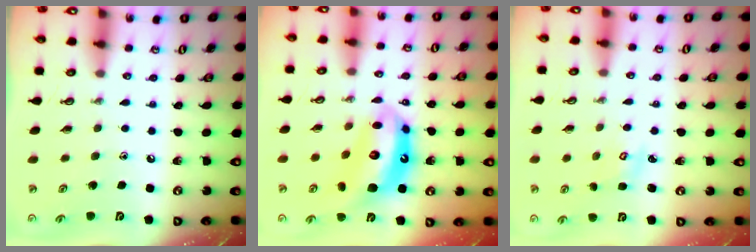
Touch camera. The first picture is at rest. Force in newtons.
{"total": 14.2, "press": 14.1, "slide": 1.1}
{"total": 2.0, "press": 2.0, "slide": 0.1}